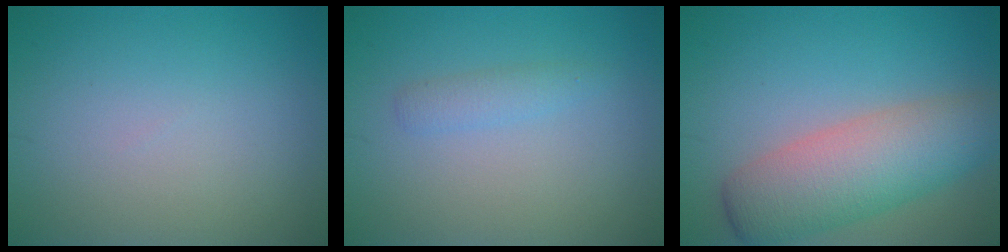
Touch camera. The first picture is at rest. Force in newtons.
{"total": 1.4, "press": 1.4, "slide": 0.1}
{"total": 7.2, "press": 7.2, "slide": 0.4}